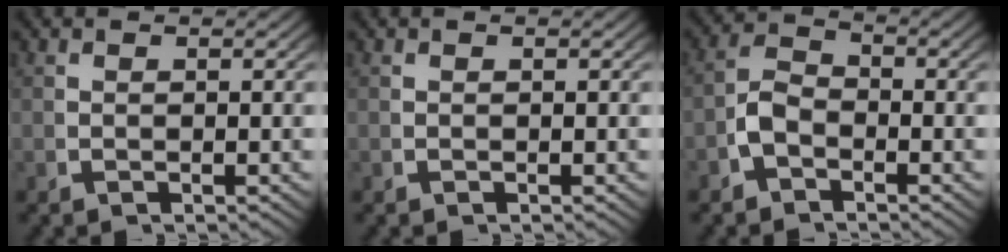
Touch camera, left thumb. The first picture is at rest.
{"total": 0.0}
{"total": 3.5, "force": [-1.6, 2.6, 1.7], "torque": [-0.034, -0.005, -0.032]}